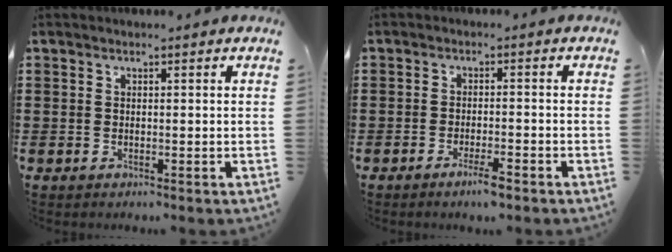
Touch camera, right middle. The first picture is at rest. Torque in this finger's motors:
{"motor_torque": [-0.05, -0.03, 0.02, 0.01]}